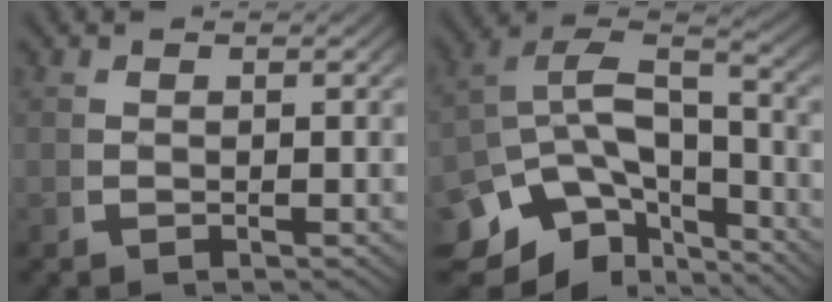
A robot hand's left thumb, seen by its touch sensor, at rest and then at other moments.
{"total": 12.0, "force": [-2.9, 8.5, 7.9], "torque": [-0.161, -0.054, -0.035]}